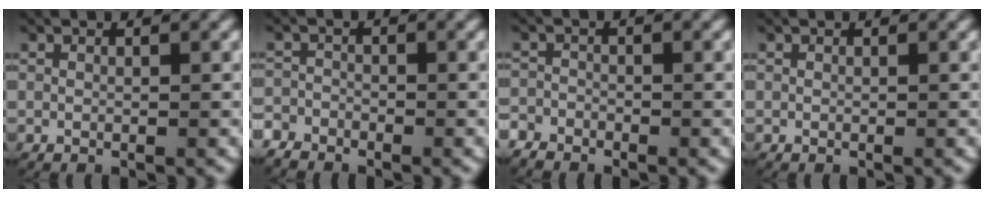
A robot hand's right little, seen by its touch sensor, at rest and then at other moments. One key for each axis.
{"total": 2.7, "fx": -2.0, "fy": 1.7, "fz": 0.2, "tx": -0.014, "ty": -0.012, "tz": -0.037}
{"total": 2.3, "fx": -1.8, "fy": 1.5, "fz": 0.1, "tx": -0.012, "ty": -0.011, "tz": -0.033}
{"total": 0.0}